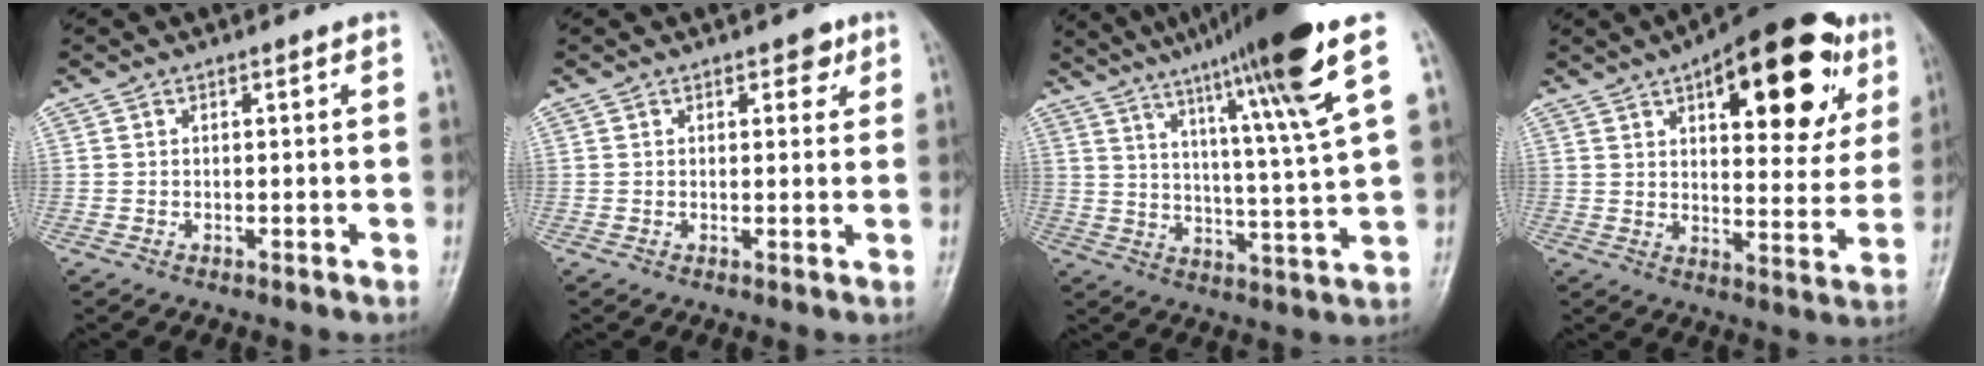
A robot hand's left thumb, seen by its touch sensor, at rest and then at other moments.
{"total": 2.8, "force": [1.6, 1.6, 1.6], "torque": [-0.003, -0.004, 0.017]}
{"total": 19.4, "force": [11.6, 0.1, 15.6], "torque": [-0.234, -0.042, 0.177]}
{"total": 24.2, "force": [11.1, 10.3, 18.9], "torque": [-0.217, -0.016, 0.153]}